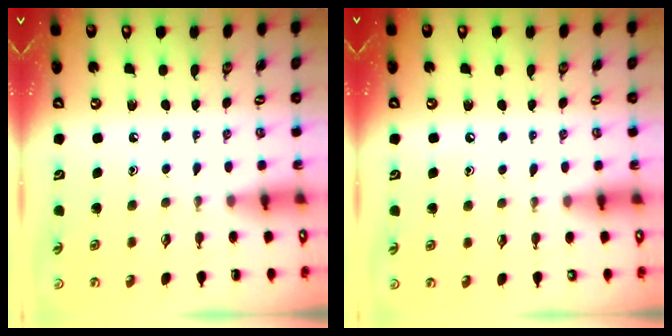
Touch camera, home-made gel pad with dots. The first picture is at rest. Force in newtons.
{"total": 3.6, "press": 3.6, "slide": 0.4}